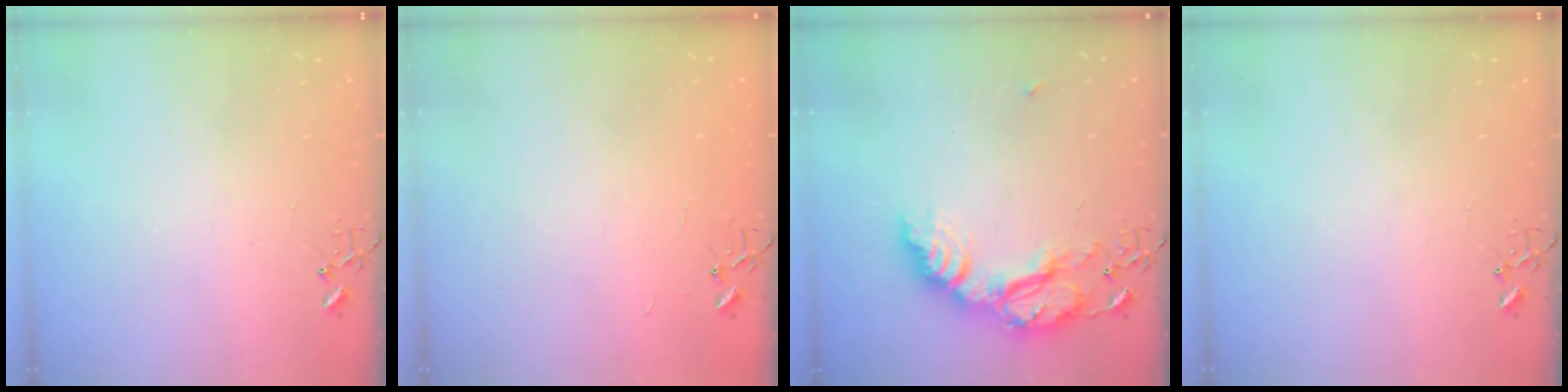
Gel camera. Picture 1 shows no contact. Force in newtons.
{"total": 2.2, "press": 2.2, "slide": 0.3}
{"total": 20.7, "press": 20.6, "slide": 1.8}
{"total": 0.0}